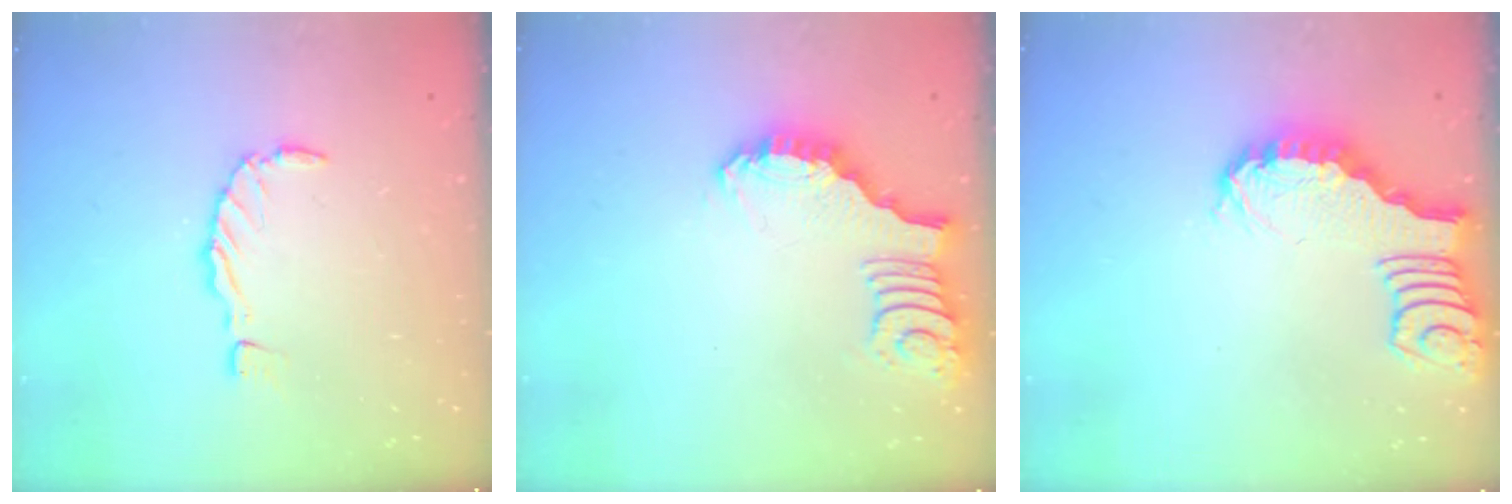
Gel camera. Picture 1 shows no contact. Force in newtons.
{"total": 2.7, "press": 2.7, "slide": 0.2}
{"total": 2.5, "press": 2.4, "slide": 0.5}